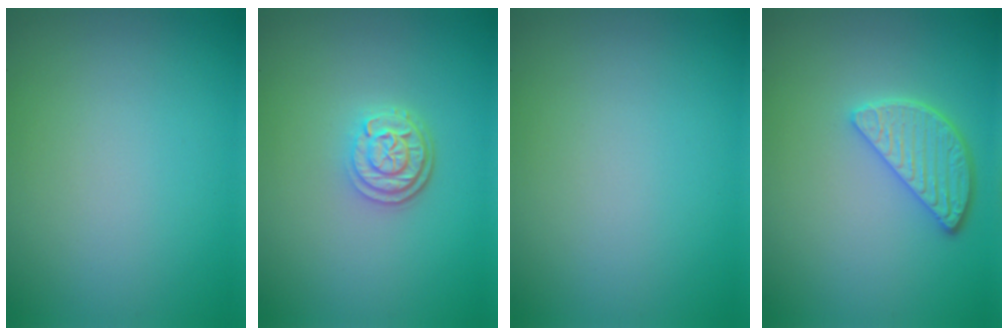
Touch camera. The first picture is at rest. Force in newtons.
{"total": 2.9, "press": 2.4, "slide": 1.7}
{"total": 0.0}
{"total": 3.3, "press": 3.0, "slide": 1.5}